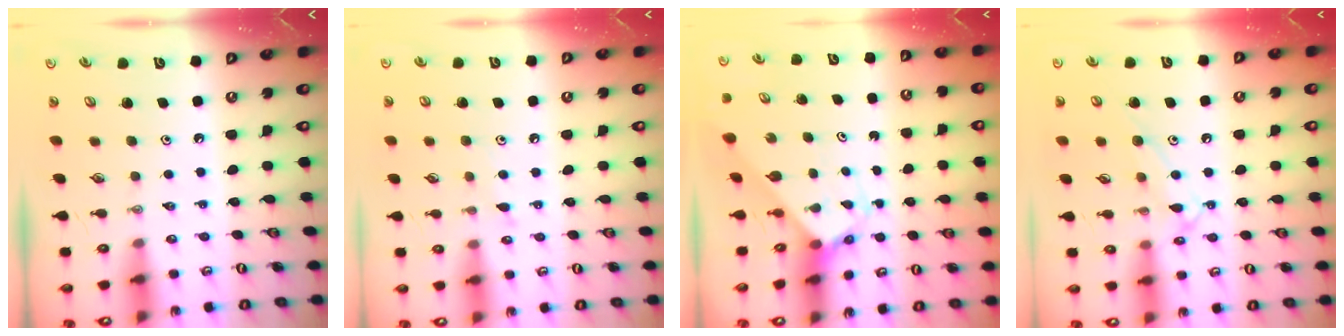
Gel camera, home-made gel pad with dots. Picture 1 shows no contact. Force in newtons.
{"total": 5.5, "press": 5.4, "slide": 0.6}
{"total": 2.7, "press": 2.7, "slide": 0.2}
{"total": 10.8, "press": 10.7, "slide": 0.8}